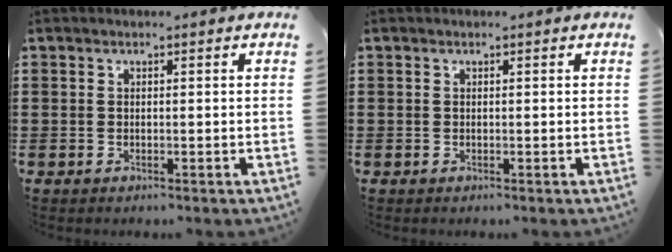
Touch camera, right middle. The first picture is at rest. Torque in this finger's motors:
{"motor_torque": [0.00, 0.00, 0.00, 0.00]}